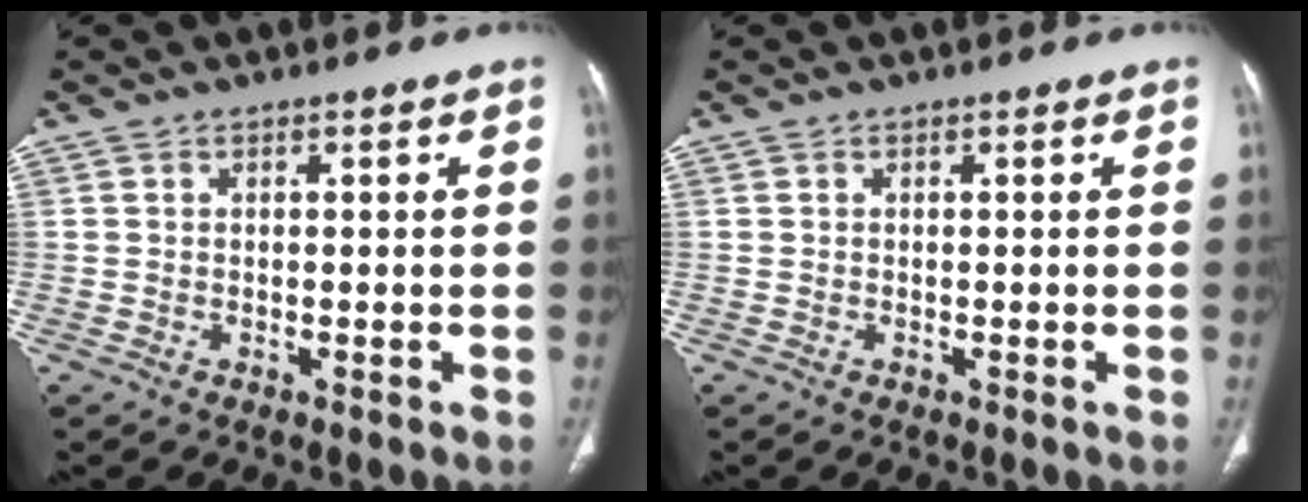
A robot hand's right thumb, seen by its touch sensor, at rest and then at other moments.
{"total": 0.0}